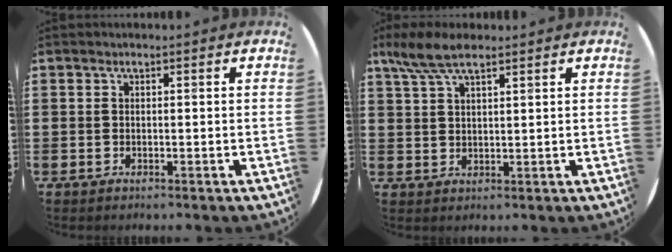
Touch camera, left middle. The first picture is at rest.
{"total": 5.7, "force": [4.3, 1.7, 3.4], "torque": [-0.077, -0.001, 0.079]}